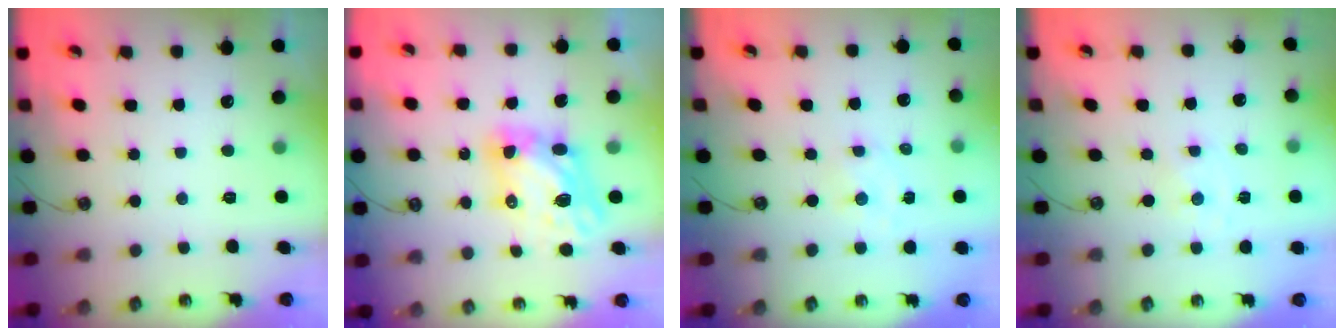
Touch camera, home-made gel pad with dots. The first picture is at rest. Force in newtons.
{"total": 7.9, "press": 7.9, "slide": 0.6}
{"total": 1.3, "press": 1.3, "slide": 0.2}
{"total": 0.0}